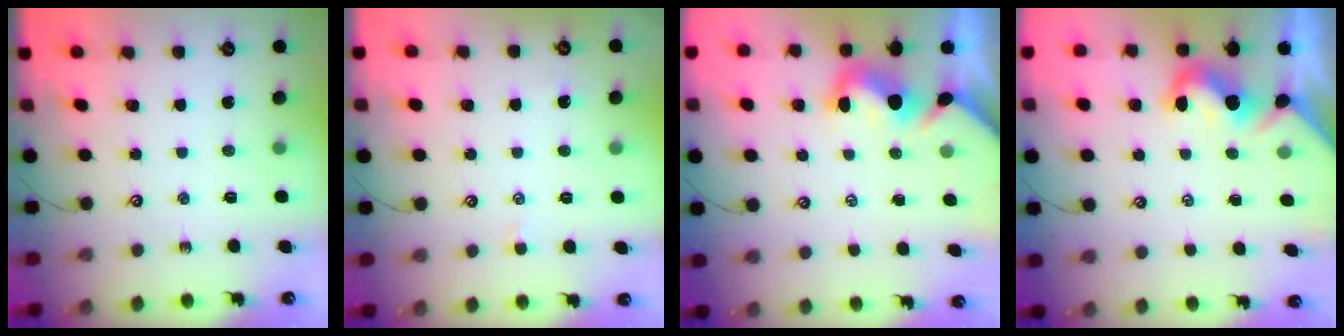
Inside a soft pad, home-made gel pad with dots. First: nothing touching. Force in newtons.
{"total": 2.7, "press": 2.6, "slide": 0.3}
{"total": 2.1, "press": 1.9, "slide": 1.0}
{"total": 2.0, "press": 1.9, "slide": 0.5}